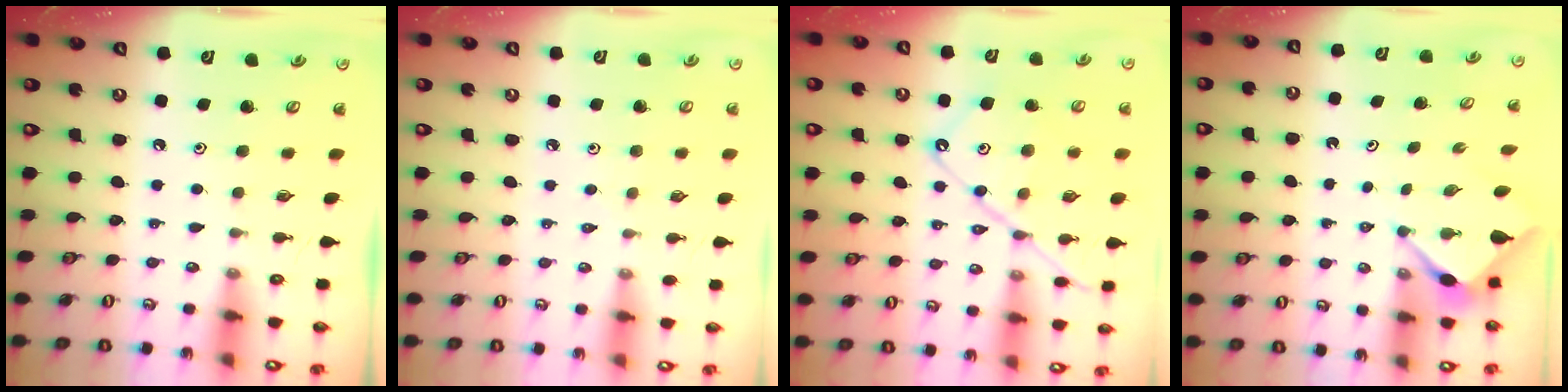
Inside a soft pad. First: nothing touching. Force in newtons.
{"total": 1.1, "press": 1.0, "slide": 0.4}
{"total": 12.6, "press": 12.5, "slide": 1.3}
{"total": 2.8, "press": 2.8, "slide": 0.3}